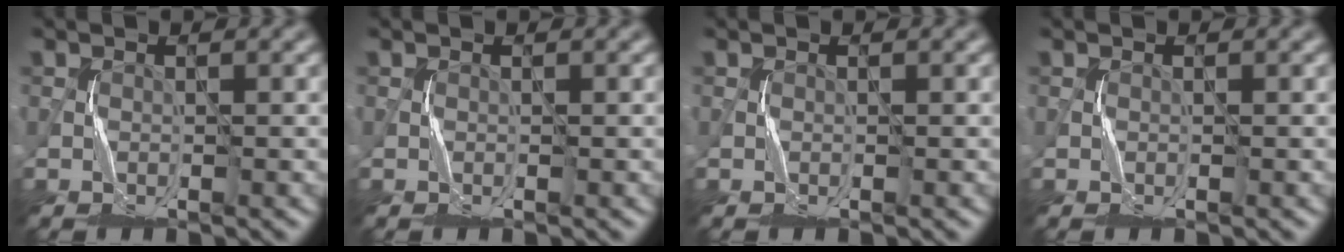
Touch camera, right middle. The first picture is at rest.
{"total": 0.0}
{"total": 0.0}
{"total": 0.0}